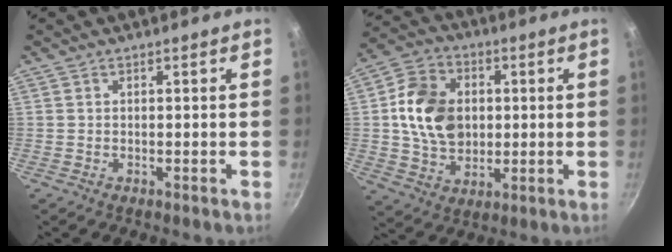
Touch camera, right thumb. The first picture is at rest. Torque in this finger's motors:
{"motor_torque": [1.73, 1.90, 1.37, -0.37, 0.17]}